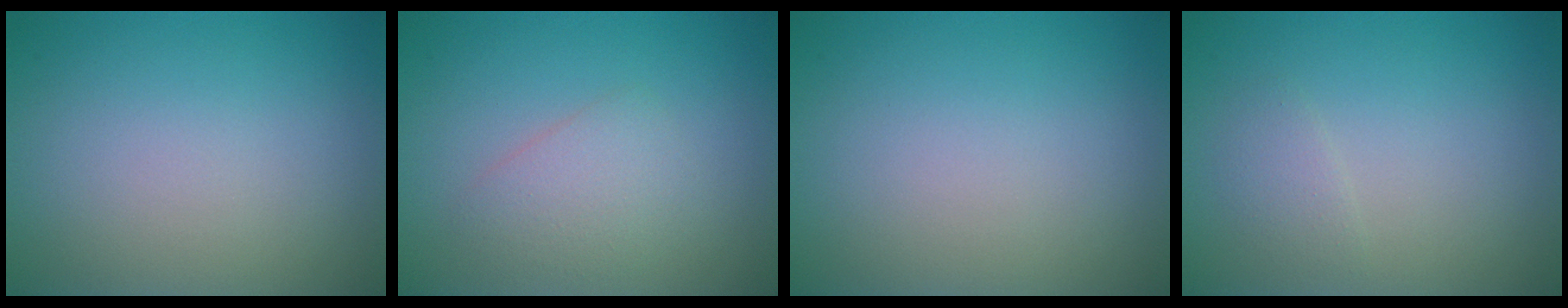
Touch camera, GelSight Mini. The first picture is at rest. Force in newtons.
{"total": 2.3, "press": 2.3, "slide": 0.1}
{"total": 0.0}
{"total": 1.2, "press": 1.2, "slide": 0.0}